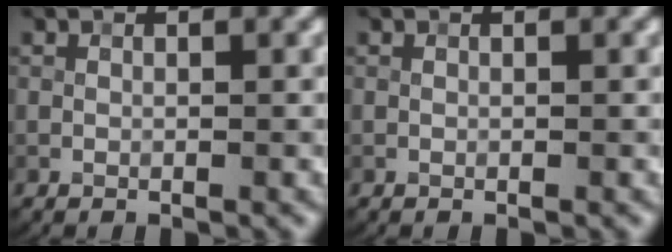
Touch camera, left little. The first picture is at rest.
{"total": 0.0}